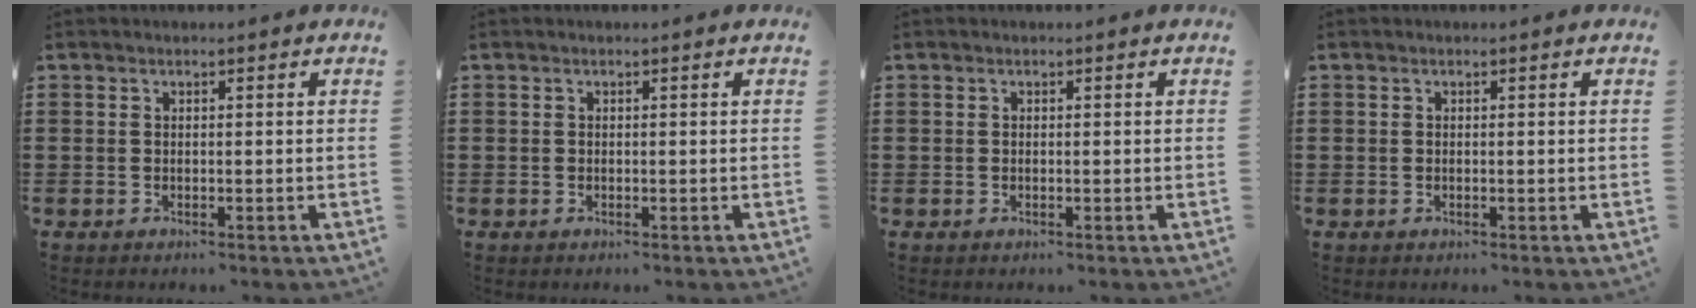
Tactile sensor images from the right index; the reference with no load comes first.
{"total": 0.0}
{"total": 0.0}
{"total": 0.0}